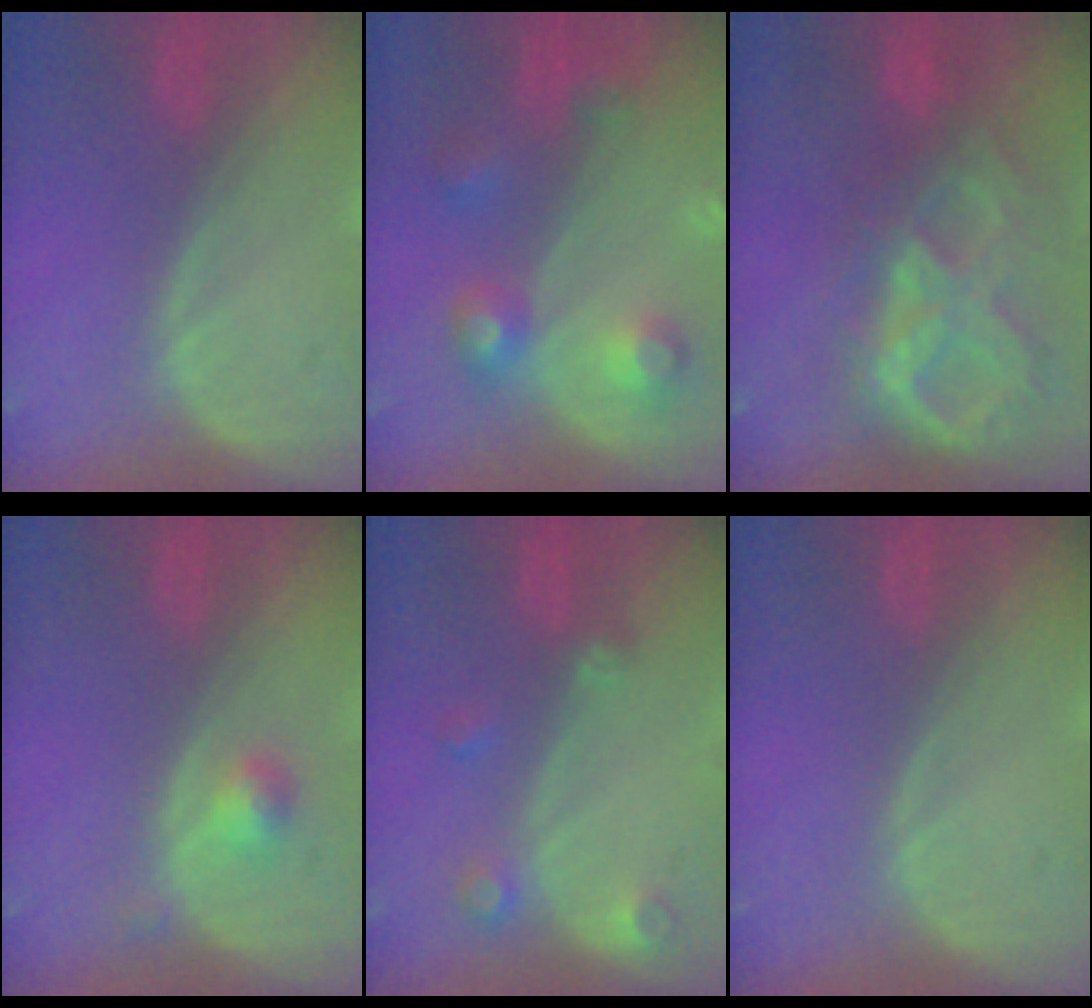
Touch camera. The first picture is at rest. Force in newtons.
{"total": 5.9, "press": 5.9, "slide": 0.2}
{"total": 10.6, "press": 9.0, "slide": 5.6}
{"total": 2.2, "press": 2.0, "slide": 1.0}
{"total": 3.2, "press": 2.9, "slide": 1.4}
{"total": 0.0}